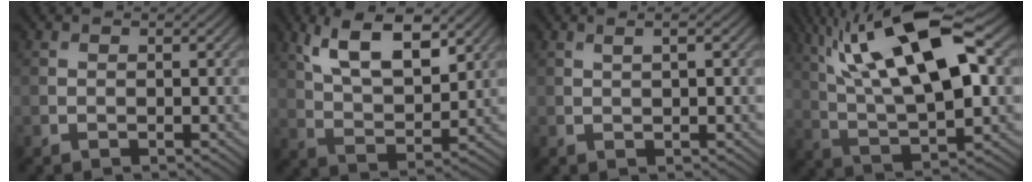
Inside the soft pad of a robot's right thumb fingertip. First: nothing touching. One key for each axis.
{"total": 10.9, "fx": 6.0, "fy": 4.5, "fz": 8.0, "tx": -0.160, "ty": -0.001, "tz": 0.112}
{"total": 1.4, "fx": 0.5, "fy": 0.2, "fz": 1.3, "tx": -0.023, "ty": 0.003, "tz": 0.009}
{"total": 18.5, "fx": 7.4, "fy": 6.5, "fz": 15.6, "tx": -0.311, "ty": 0.025, "tz": 0.129}